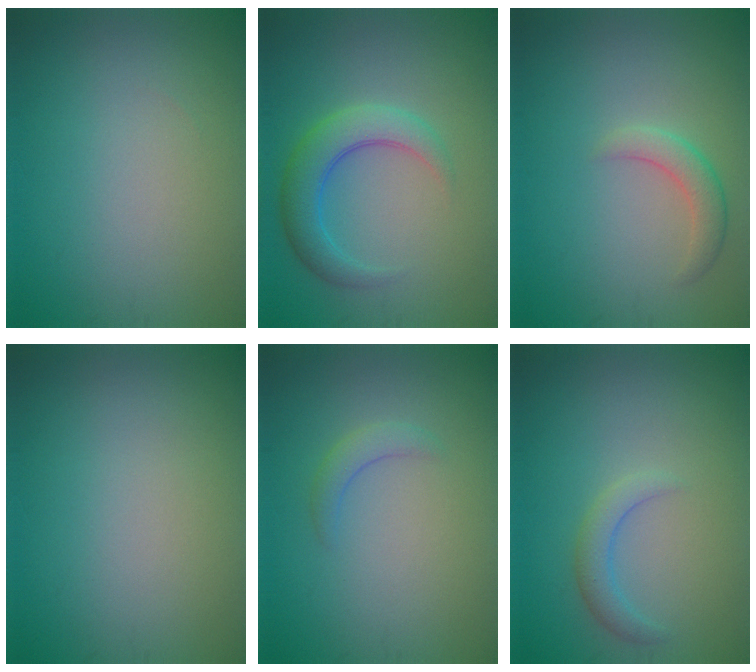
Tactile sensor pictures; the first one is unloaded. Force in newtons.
{"total": 4.2, "press": 4.2, "slide": 0.1}
{"total": 2.2, "press": 2.1, "slide": 0.1}
{"total": 0.0}
{"total": 1.5, "press": 1.5, "slide": 0.2}
{"total": 1.9, "press": 1.9, "slide": 0.2}